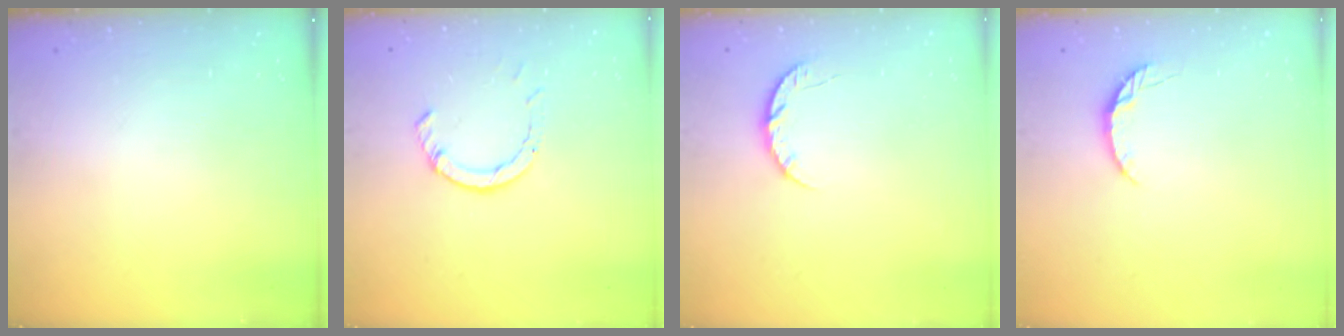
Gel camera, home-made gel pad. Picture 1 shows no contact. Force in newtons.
{"total": 4.2, "press": 4.1, "slide": 0.4}
{"total": 6.1, "press": 6.1, "slide": 0.7}
{"total": 4.6, "press": 4.6, "slide": 0.6}